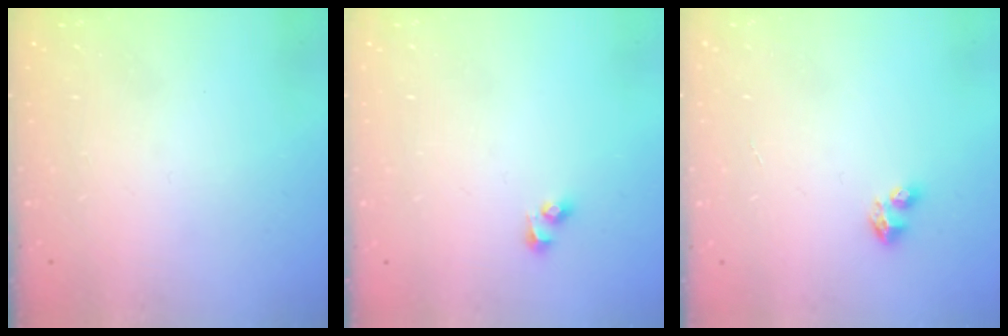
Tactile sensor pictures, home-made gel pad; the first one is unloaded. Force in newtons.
{"total": 2.7, "press": 2.5, "slide": 1.2}
{"total": 3.0, "press": 2.9, "slide": 0.3}